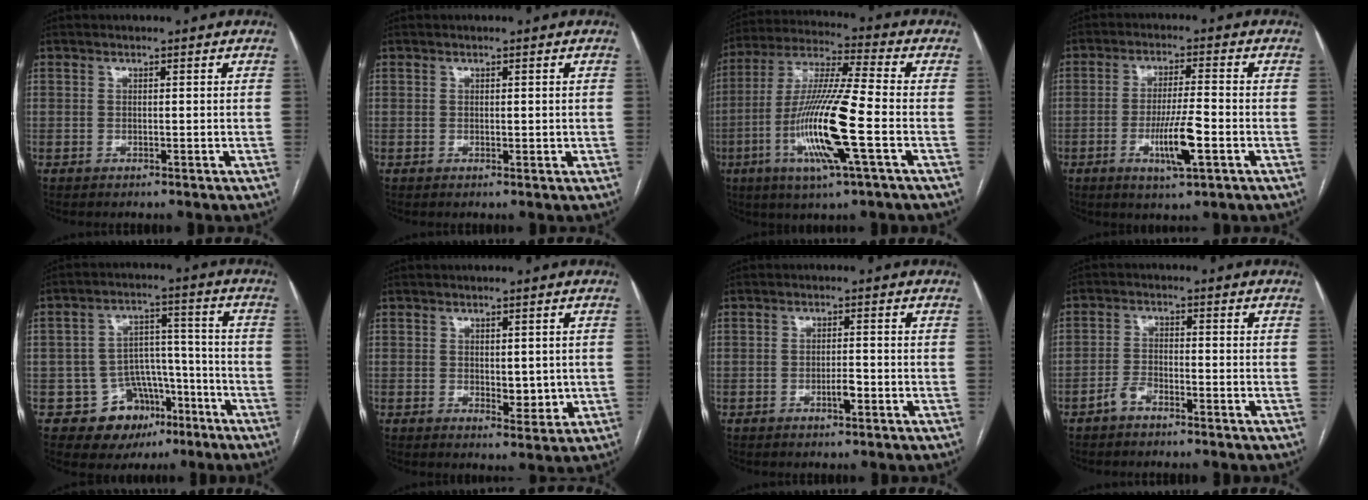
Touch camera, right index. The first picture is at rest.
{"total": 0.8, "force": [0.2, 0.4, 0.6], "torque": [-0.007, -0.003, 0.006]}
{"total": 16.2, "force": [-4.5, 0.6, 15.5], "torque": [-0.316, -0.013, -0.088]}
{"total": 7.7, "force": [-2.6, 0.5, 7.2], "torque": [-0.132, -0.012, -0.046]}
{"total": 9.0, "force": [-4.9, 7.2, 2.2], "torque": [-0.015, 0.043, -0.064]}
{"total": 3.3, "force": [0.1, 1.8, 2.8], "torque": [-0.035, -0.008, 0.008]}
{"total": 1.9, "force": [-0.8, 0.4, 1.6], "torque": [-0.027, 0.000, -0.014]}
{"total": 2.5, "force": [-1.9, 0.9, 1.2], "torque": [-0.025, 0.004, -0.038]}